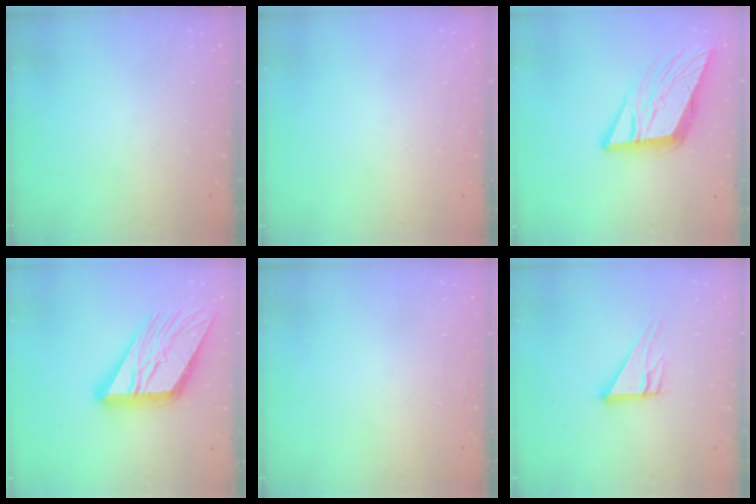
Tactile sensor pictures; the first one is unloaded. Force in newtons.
{"total": 1.6, "press": 1.5, "slide": 0.1}
{"total": 13.2, "press": 13.0, "slide": 2.6}
{"total": 21.6, "press": 21.4, "slide": 2.5}
{"total": 1.5, "press": 1.5, "slide": 0.1}
{"total": 10.2, "press": 10.2, "slide": 1.0}